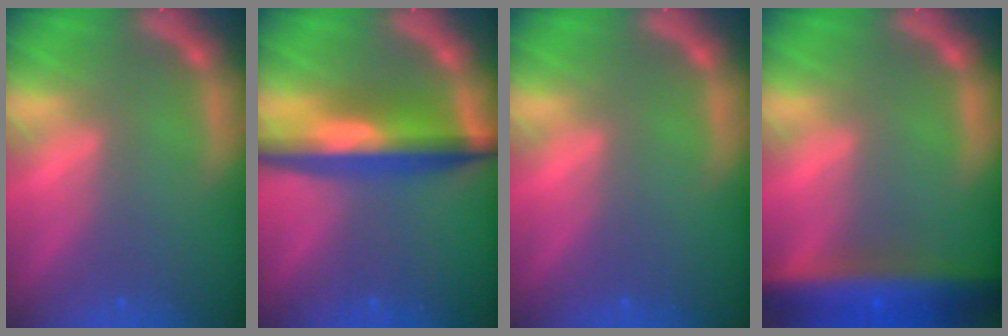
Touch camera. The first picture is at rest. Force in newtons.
{"total": 7.6}
{"total": 0.0}
{"total": 9.0}